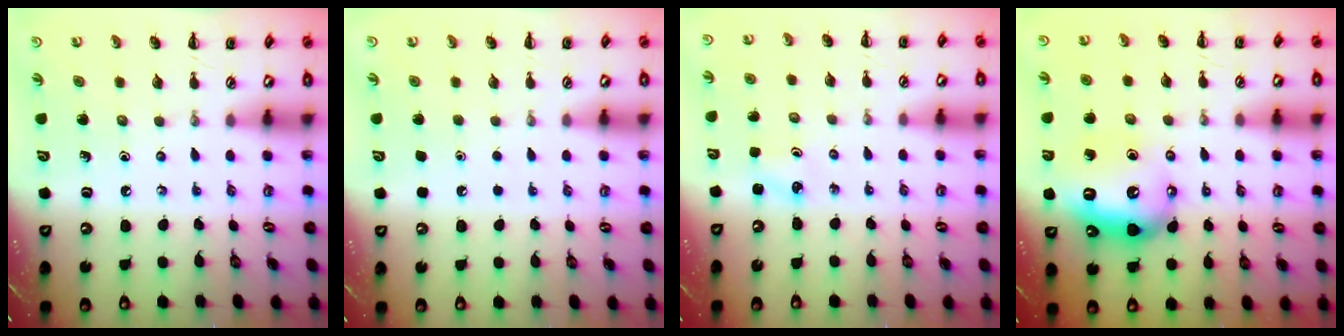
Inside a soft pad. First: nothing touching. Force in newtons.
{"total": 1.8, "press": 1.8, "slide": 0.1}
{"total": 1.8, "press": 1.7, "slide": 0.5}
{"total": 12.0, "press": 11.9, "slide": 1.4}